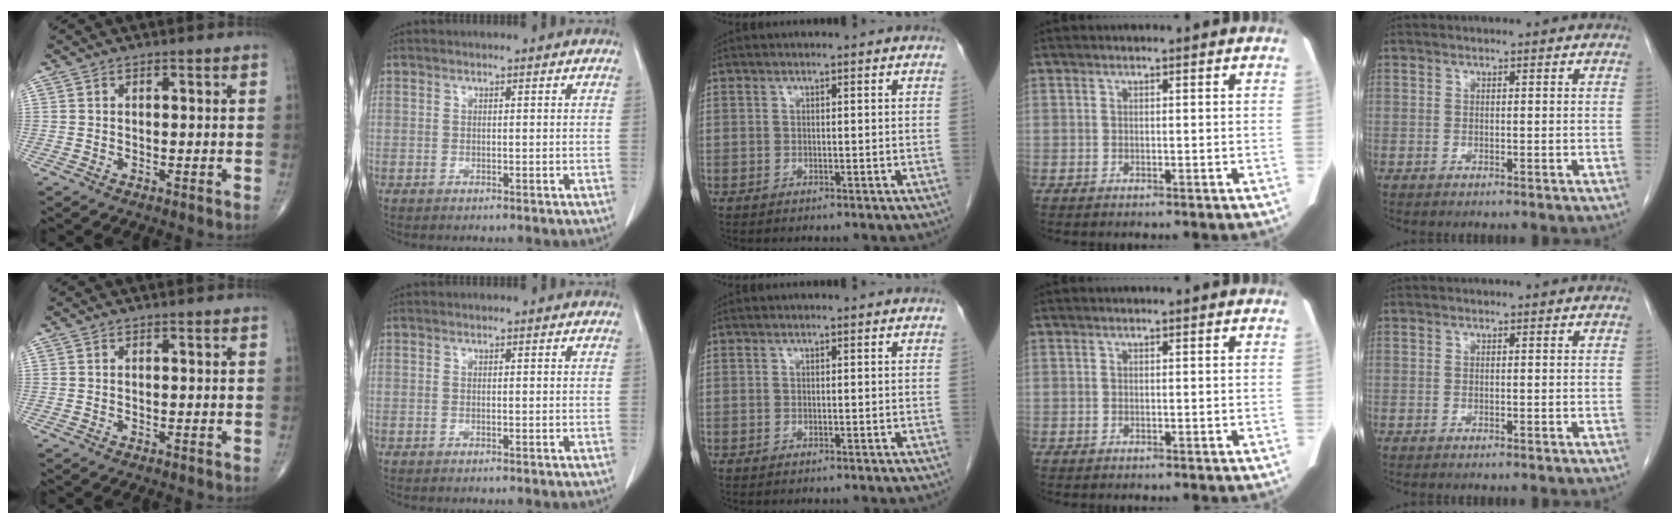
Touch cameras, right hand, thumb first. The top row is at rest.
{}